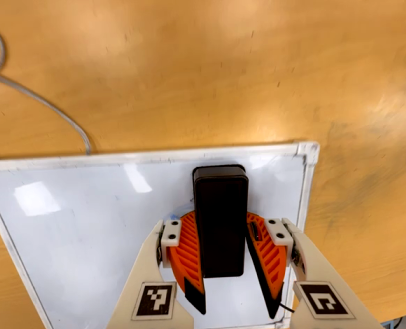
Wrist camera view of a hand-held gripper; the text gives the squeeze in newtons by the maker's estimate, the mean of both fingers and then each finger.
{"total": 8.8, "left": 10.0, "right": 7.5}